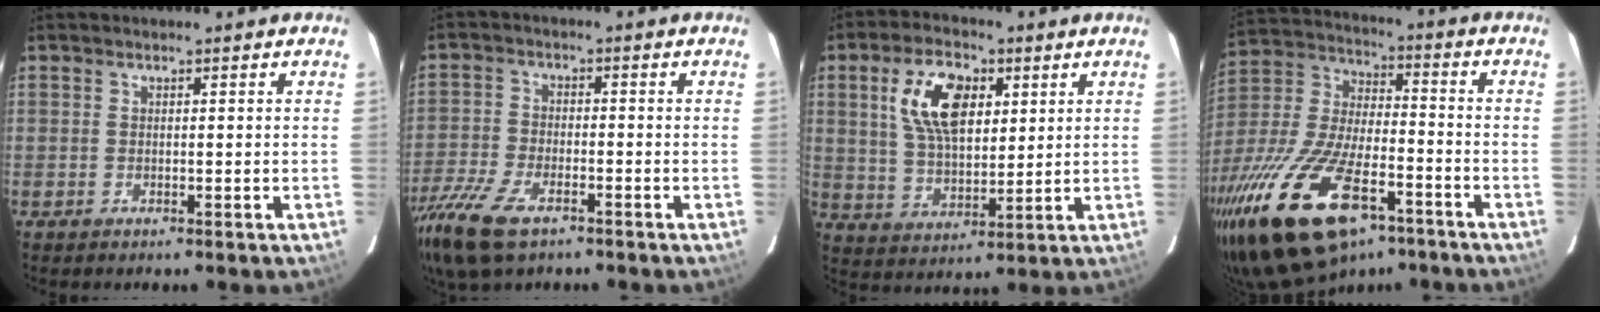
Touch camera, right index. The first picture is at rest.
{"total": 14.4, "force": [-9.5, 6.1, 8.8], "torque": [-0.220, -0.040, -0.188]}
{"total": 12.4, "force": [4.2, 6.7, 9.5], "torque": [-0.178, 0.019, 0.083]}
{"total": 27.8, "force": [-16.1, 11.8, 19.4], "torque": [-0.401, -0.038, -0.274]}